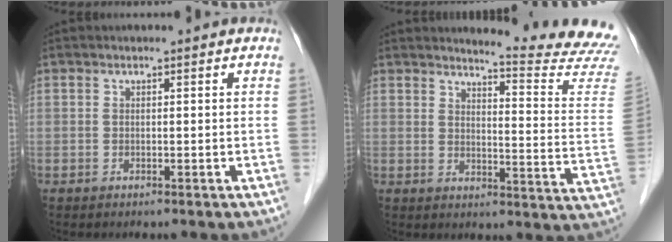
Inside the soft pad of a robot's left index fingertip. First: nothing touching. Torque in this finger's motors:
{"motor_torque": [-0.01, -0.18, 0.14, 0.02]}